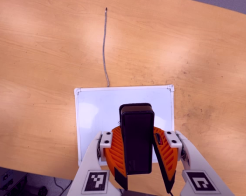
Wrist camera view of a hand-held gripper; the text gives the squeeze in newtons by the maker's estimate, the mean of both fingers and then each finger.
{"total": 8.5, "left": 8.8, "right": 8.2}